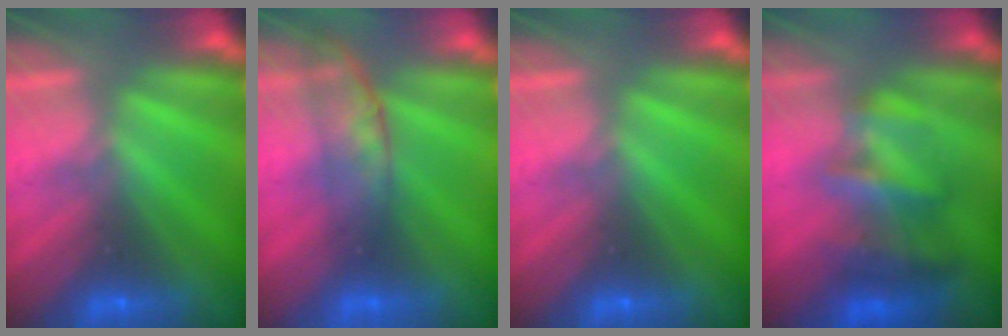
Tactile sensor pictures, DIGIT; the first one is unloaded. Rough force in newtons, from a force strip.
{"total": 2.9}
{"total": 0.0}
{"total": 5.0}